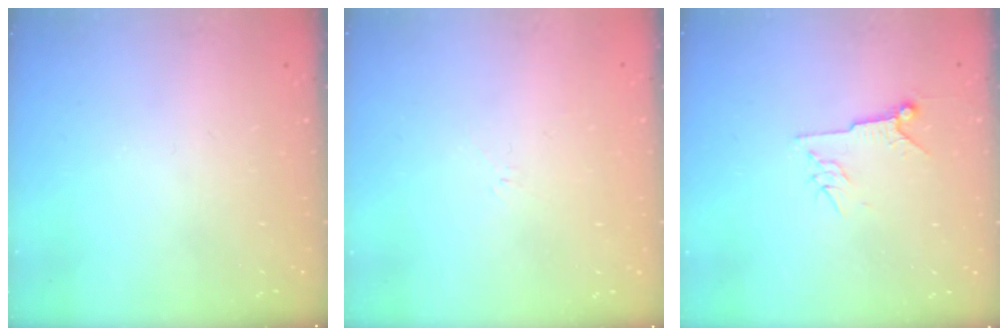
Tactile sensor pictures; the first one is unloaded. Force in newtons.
{"total": 2.6, "press": 2.5, "slide": 0.6}
{"total": 6.6, "press": 6.5, "slide": 1.1}